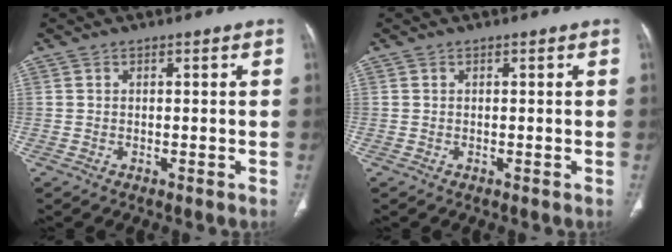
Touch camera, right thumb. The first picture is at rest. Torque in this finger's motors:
{"motor_torque": [0.06, 0.06, -0.03, 0.01, 0.01]}